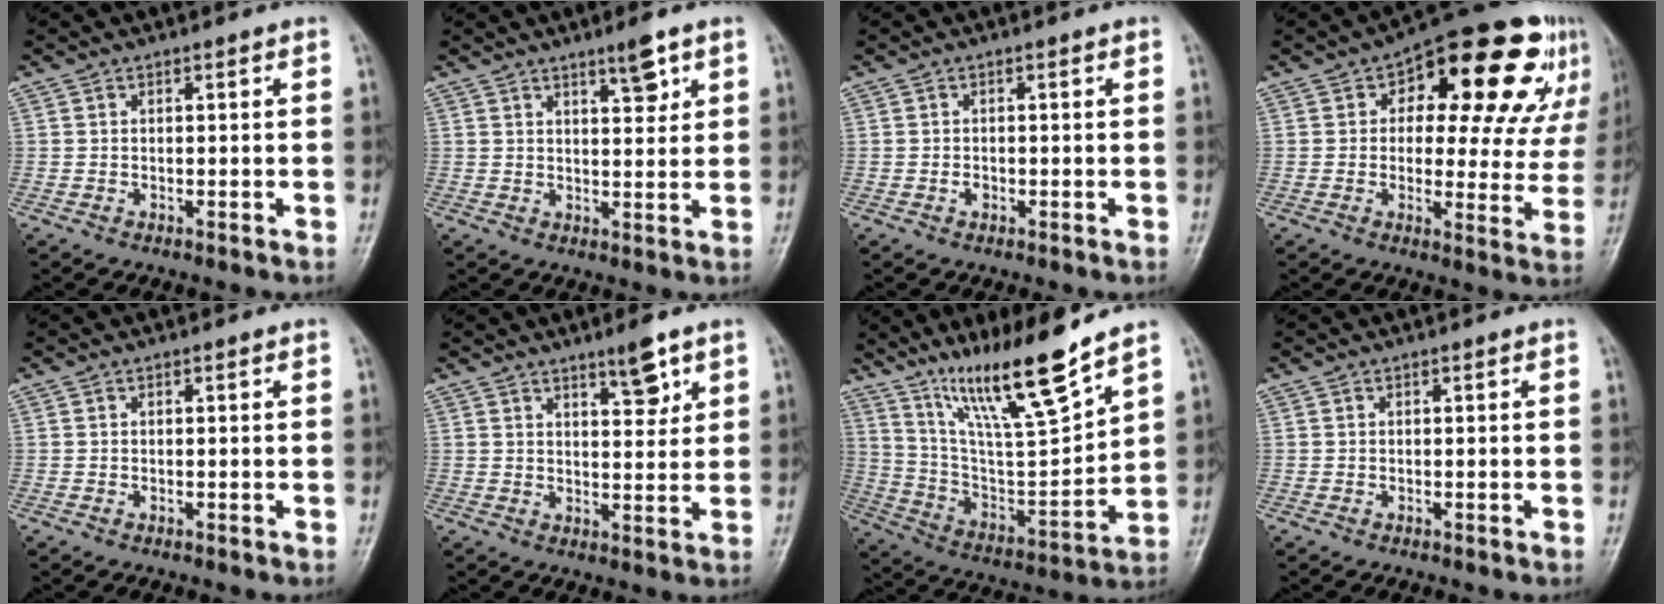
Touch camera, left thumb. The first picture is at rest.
{"total": 4.6, "force": [2.9, 1.2, 3.4], "torque": [-0.044, -0.020, 0.046]}
{"total": 1.1, "force": [-0.4, 0.8, 0.6], "torque": [-0.007, 0.001, -0.008]}
{"total": 21.1, "force": [8.7, 10.7, 15.9], "torque": [-0.148, 0.010, 0.111]}
{"total": 0.0}
{"total": 5.5, "force": [3.6, 1.6, 3.9], "torque": [-0.047, -0.026, 0.055]}
{"total": 18.8, "force": [13.3, 2.1, 13.1], "torque": [-0.206, -0.073, 0.246]}
{"total": 0.0}